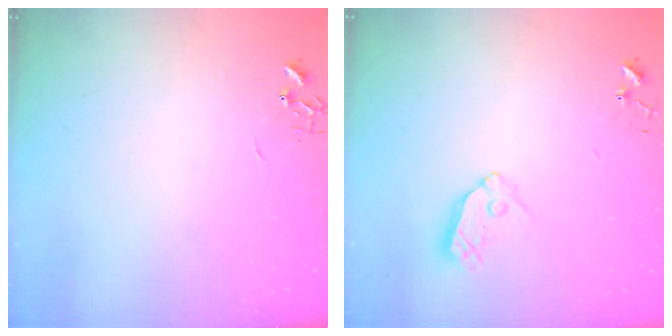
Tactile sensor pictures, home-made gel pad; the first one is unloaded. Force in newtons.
{"total": 8.4, "press": 8.4, "slide": 0.7}